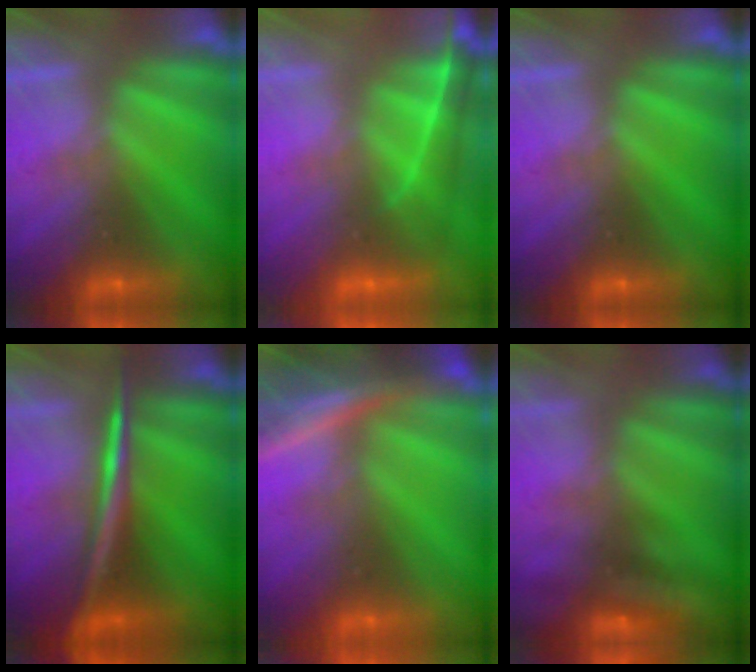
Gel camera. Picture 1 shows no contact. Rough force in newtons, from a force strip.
{"total": 4.4}
{"total": 0.0}
{"total": 2.9}
{"total": 7.3}
{"total": 2.4}